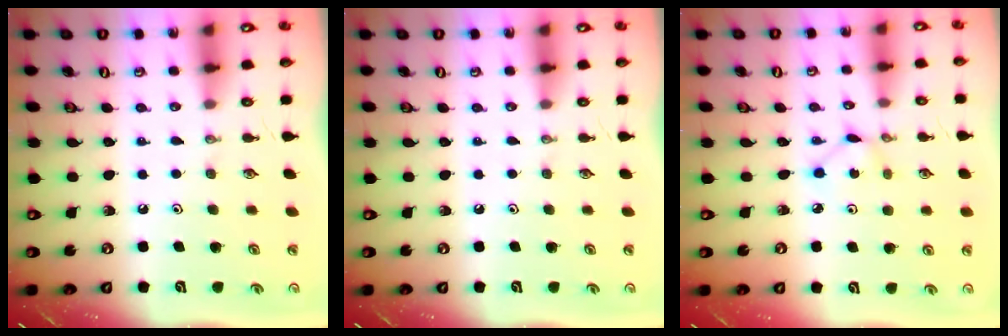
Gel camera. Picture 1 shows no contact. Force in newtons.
{"total": 0.0}
{"total": 2.3, "press": 2.3, "slide": 0.2}